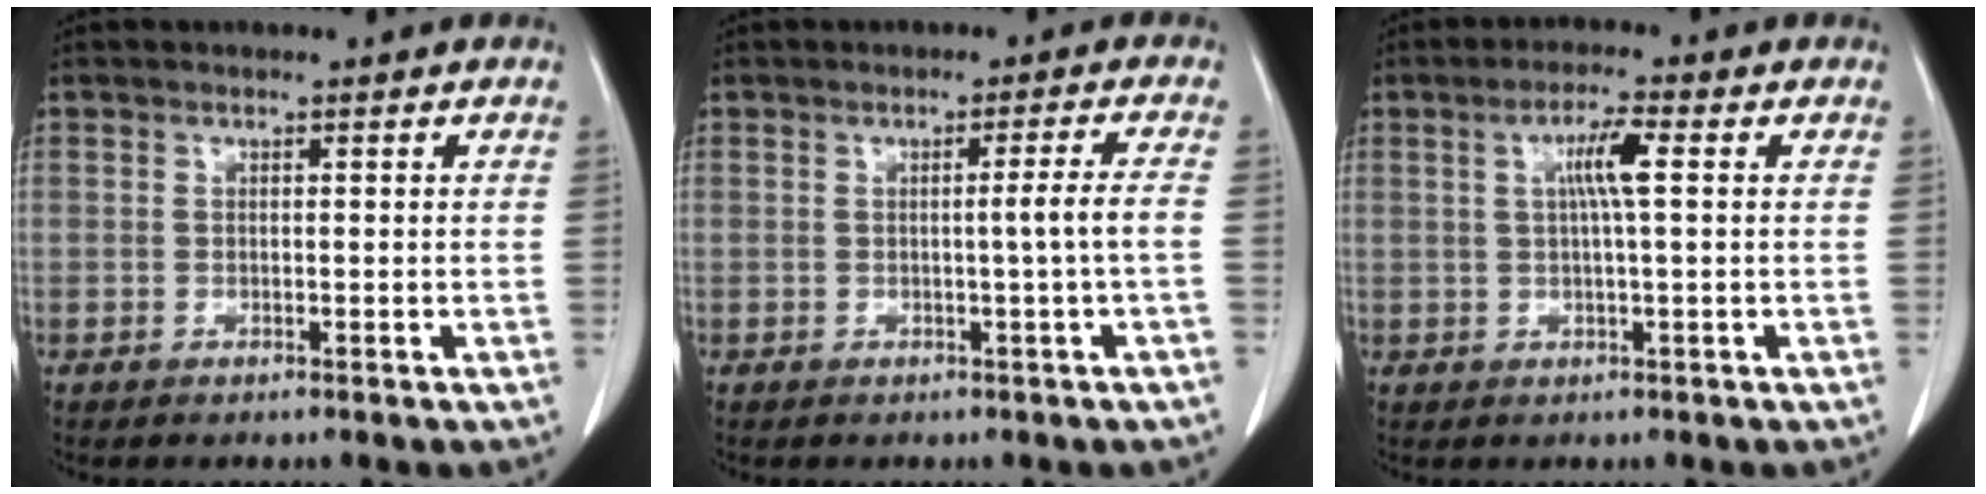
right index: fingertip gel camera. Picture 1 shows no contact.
{"total": 3.2, "force": [-0.5, -1.1, 2.9], "torque": [-0.044, 0.000, -0.007]}
{"total": 4.7, "force": [1.0, 0.1, 4.5], "torque": [-0.083, 0.005, 0.018]}